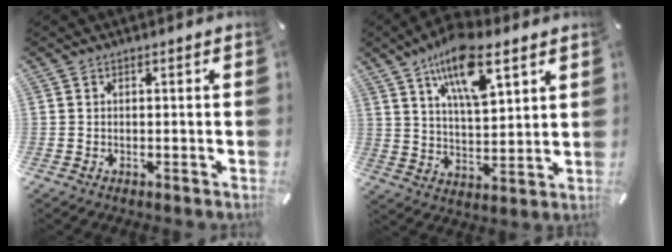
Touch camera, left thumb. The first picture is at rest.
{"total": 13.7, "force": [8.7, 5.5, 9.0], "torque": [-0.160, -0.027, 0.152]}